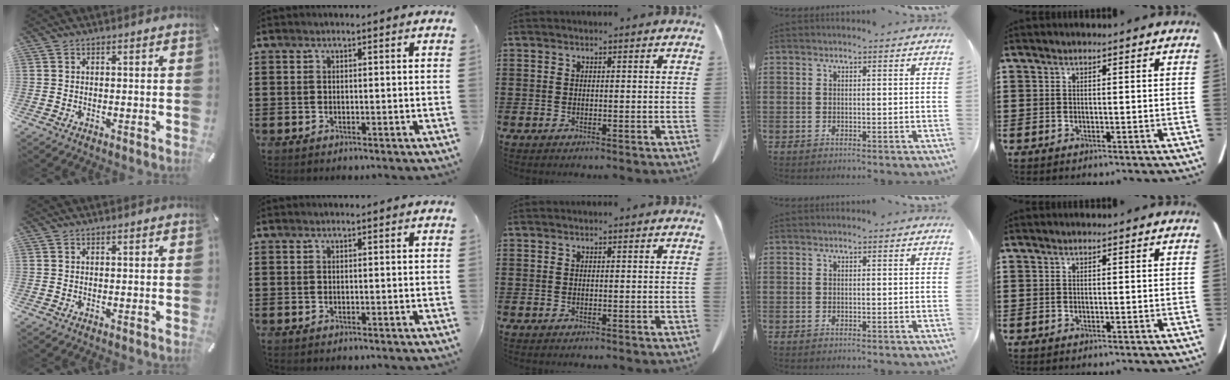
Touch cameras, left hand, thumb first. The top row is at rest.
{}